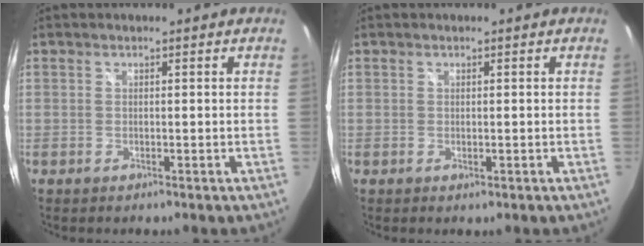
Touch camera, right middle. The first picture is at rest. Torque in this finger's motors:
{"motor_torque": [-0.14, 0.06, 0.00, -0.01]}